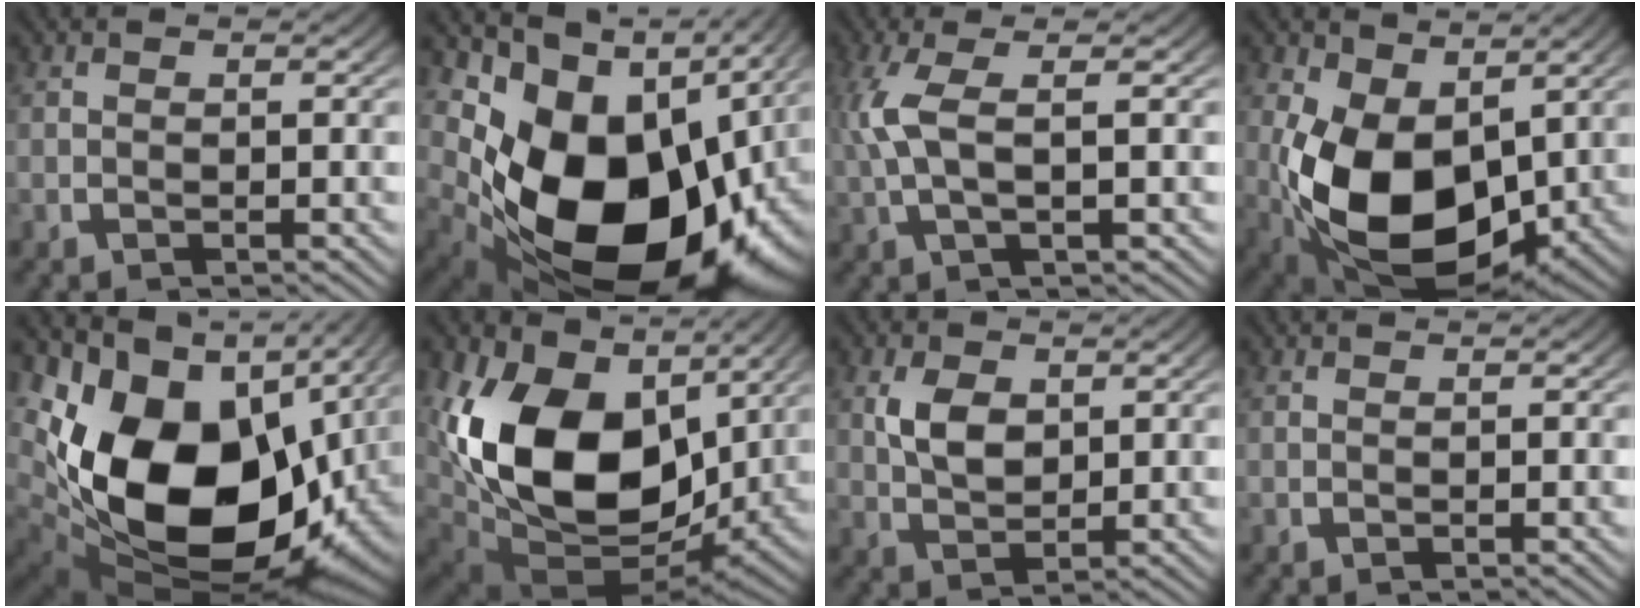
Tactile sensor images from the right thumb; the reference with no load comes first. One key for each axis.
{"total": 21.9, "fx": -0.8, "fy": 13.8, "fz": 17.0, "tx": -0.297, "ty": -0.058, "tz": 0.021}
{"total": 5.1, "fx": 0.9, "fy": 1.9, "fz": 4.7, "tx": -0.111, "ty": 0.000, "tz": 0.022}
{"total": 14.9, "fx": -1.8, "fy": 9.6, "fz": 11.2, "tx": -0.240, "ty": -0.073, "tz": 0.009}
{"total": 24.9, "fx": -1.3, "fy": 15.9, "fz": 19.1, "tx": -0.357, "ty": -0.062, "tz": 0.016}
{"total": 19.1, "fx": 0.1, "fy": 12.1, "fz": 14.8, "tx": -0.332, "ty": -0.073, "tz": 0.043}
{"total": 4.2, "fx": 1.0, "fy": 2.8, "fz": 3.0, "tx": -0.064, "ty": -0.020, "tz": 0.033}
{"total": 0.0}